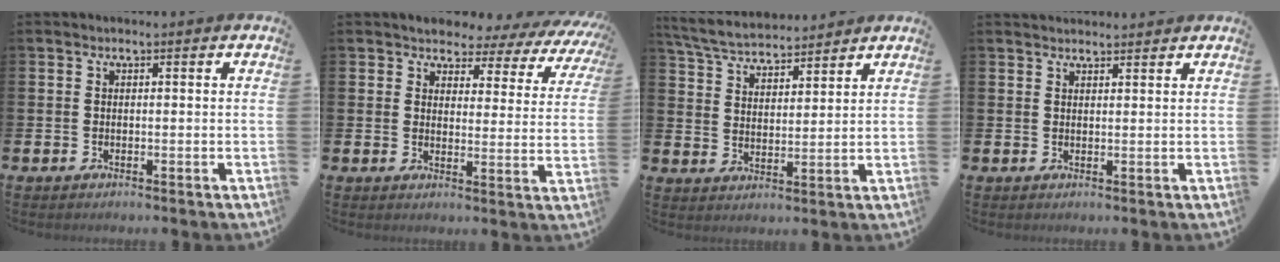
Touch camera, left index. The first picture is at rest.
{"total": 2.9, "force": [2.5, 1.5, 0.4], "torque": [-0.019, -0.030, 0.033]}
{"total": 5.8, "force": [5.7, 1.0, 0.9], "torque": [-0.041, -0.029, 0.101]}
{"total": 1.9, "force": [1.9, 0.3, 0.0], "torque": [0.010, -0.010, 0.032]}